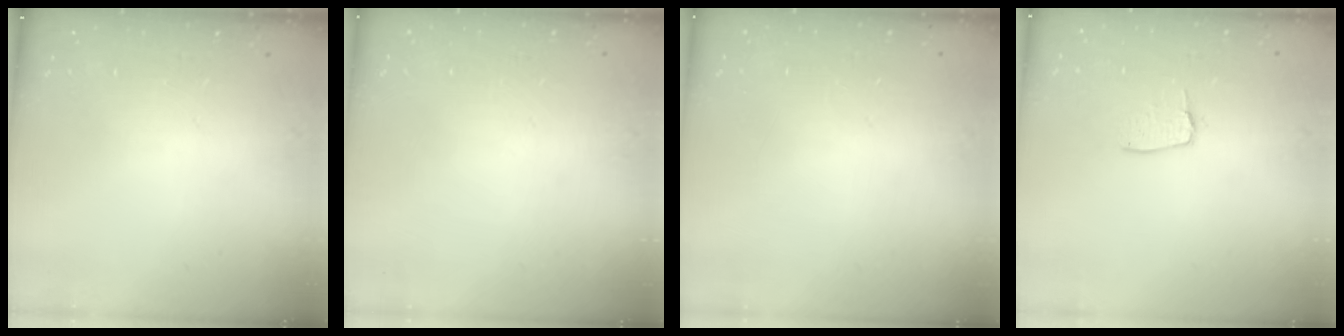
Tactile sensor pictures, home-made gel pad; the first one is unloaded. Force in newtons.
{"total": 0.0}
{"total": 0.0}
{"total": 5.6, "press": 5.6, "slide": 0.4}